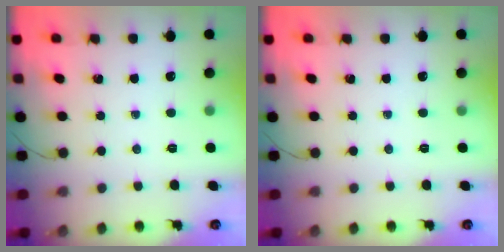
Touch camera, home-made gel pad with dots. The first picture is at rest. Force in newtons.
{"total": 0.0}